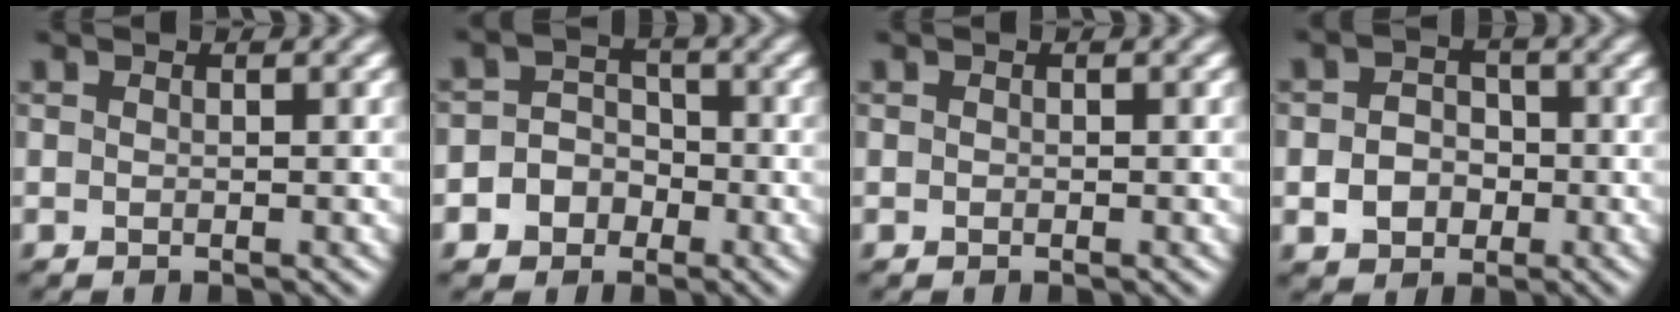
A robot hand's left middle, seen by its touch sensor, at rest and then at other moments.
{"total": 4.3, "force": [-2.4, 3.4, 0.6], "torque": [0.015, 0.003, -0.060]}
{"total": 0.0}
{"total": 3.3, "force": [-1.3, 2.6, 1.6], "torque": [-0.028, -0.002, -0.021]}